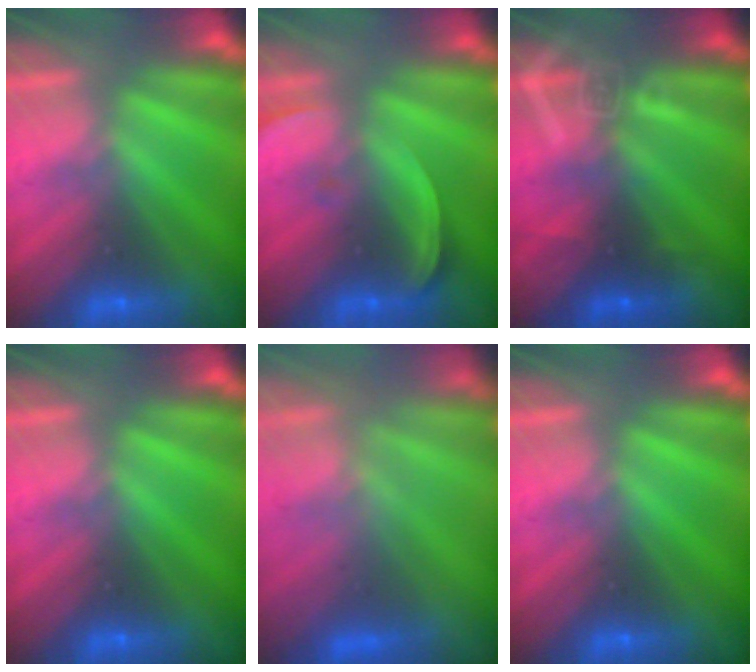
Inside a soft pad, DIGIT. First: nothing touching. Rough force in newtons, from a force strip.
{"total": 2.6}
{"total": 2.8}
{"total": 0.0}
{"total": 3.5}
{"total": 0.0}